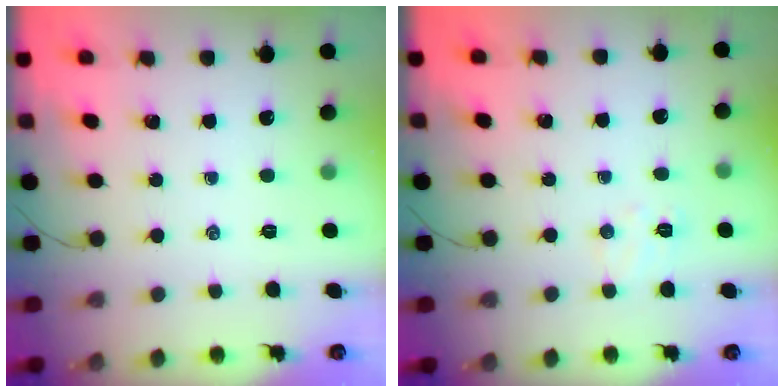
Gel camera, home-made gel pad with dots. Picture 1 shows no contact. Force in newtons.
{"total": 5.0, "press": 4.9, "slide": 1.1}